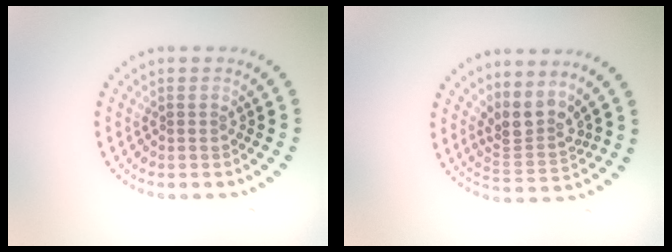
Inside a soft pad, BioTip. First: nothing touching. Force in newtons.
{"total": 3.2, "press": 2.3, "slide": 2.2}